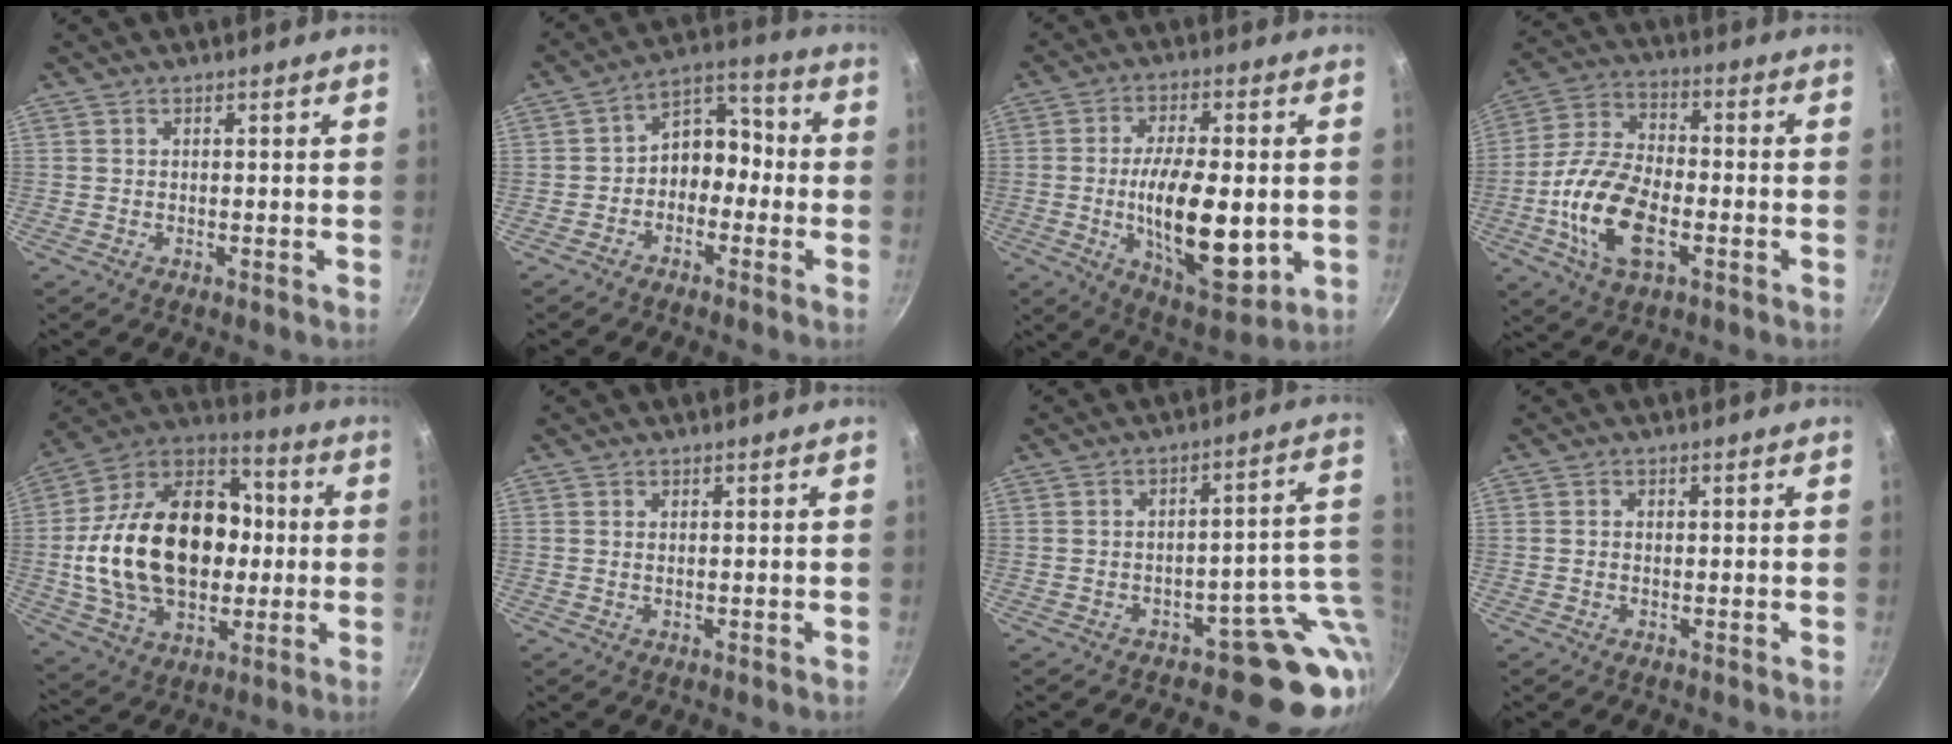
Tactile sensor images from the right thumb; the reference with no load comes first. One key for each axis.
{"total": 8.6, "fx": -2.1, "fy": 6.5, "fz": 5.3, "tx": -0.032, "ty": 0.055, "tz": -0.048}
{"total": 17.9, "fx": -2.0, "fy": 7.5, "fz": 16.2, "tx": -0.258, "ty": -0.010, "tz": -0.025}
{"total": 15.6, "fx": -4.3, "fy": 8.3, "fz": 12.6, "tx": -0.239, "ty": 0.028, "tz": -0.091}
{"total": 29.5, "fx": -0.4, "fy": 20.3, "fz": 21.5, "tx": -0.353, "ty": 0.043, "tz": -0.005}
{"total": 0.6, "fx": 0.2, "fy": 0.3, "fz": 0.5, "tx": -0.010, "ty": 0.000, "tz": 0.003}
{"total": 9.4, "fx": -2.0, "fy": 6.2, "fz": 6.8, "tx": -0.022, "ty": 0.029, "tz": -0.027}
{"total": 0.8, "fx": -0.1, "fy": 0.7, "fz": 0.5, "tx": -0.010, "ty": 0.004, "tz": -0.003}